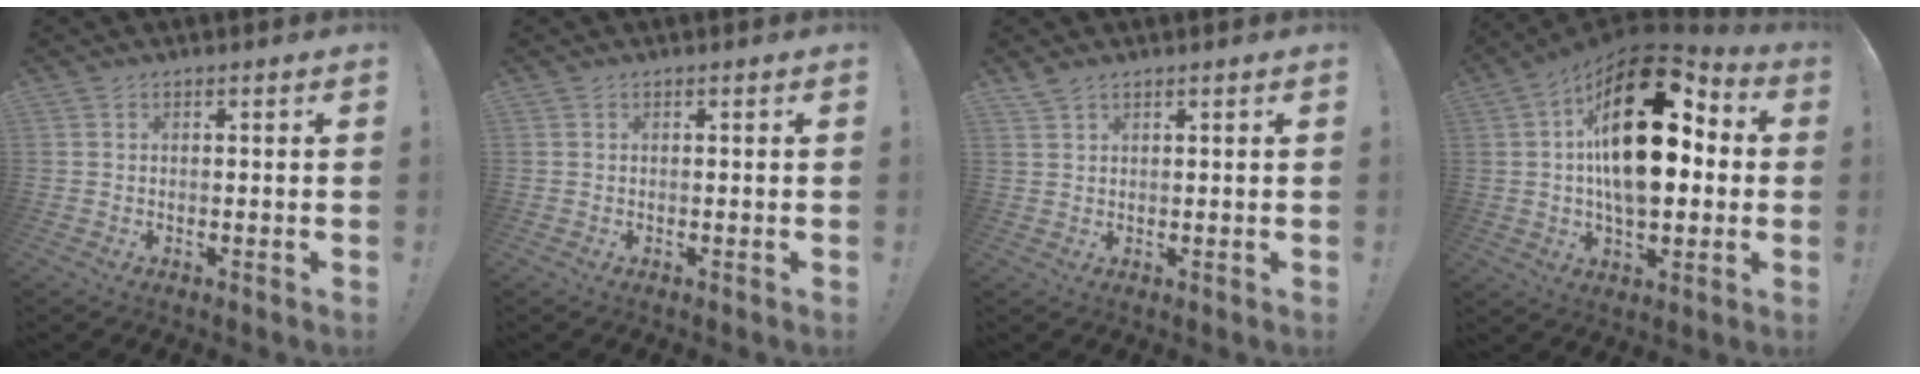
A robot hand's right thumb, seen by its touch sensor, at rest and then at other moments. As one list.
[{"total": 0.0}, {"total": 2.2, "force": [1.9, 0.7, 1.0], "torque": [-0.015, -0.011, 0.034]}, {"total": 25.8, "force": [5.1, 13.5, 21.3], "torque": [-0.358, -0.020, 0.088]}]